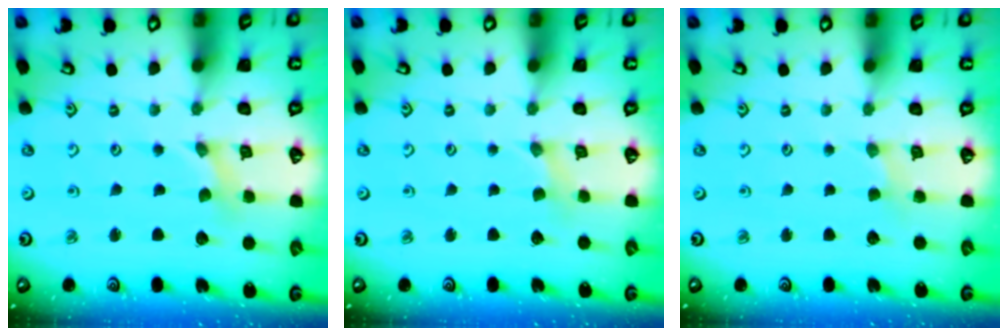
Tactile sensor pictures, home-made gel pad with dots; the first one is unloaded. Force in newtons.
{"total": 1.7, "press": 1.7, "slide": 0.3}
{"total": 1.2, "press": 1.2, "slide": 0.3}